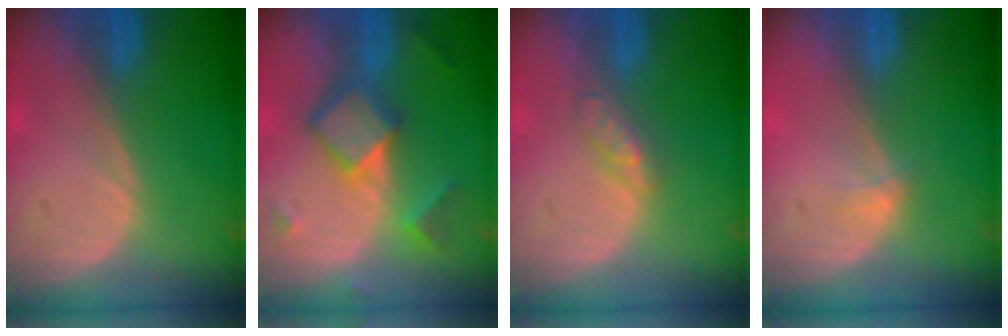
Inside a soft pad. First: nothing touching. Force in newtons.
{"total": 7.4, "press": 7.4, "slide": 0.5}
{"total": 3.1, "press": 3.0, "slide": 0.3}
{"total": 1.3, "press": 0.9, "slide": 0.9}